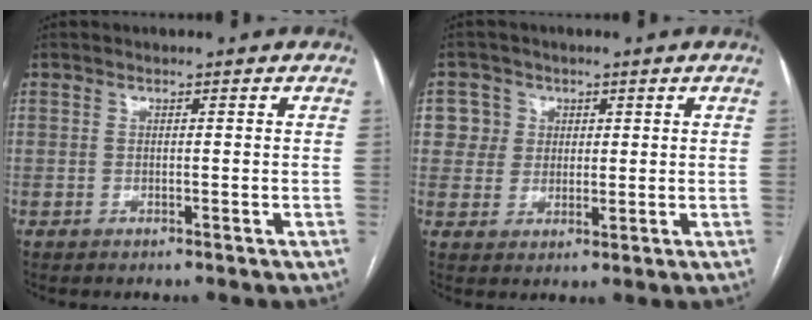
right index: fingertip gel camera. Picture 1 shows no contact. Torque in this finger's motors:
{"motor_torque": [0.94, 1.19, 0.33, 0.14]}